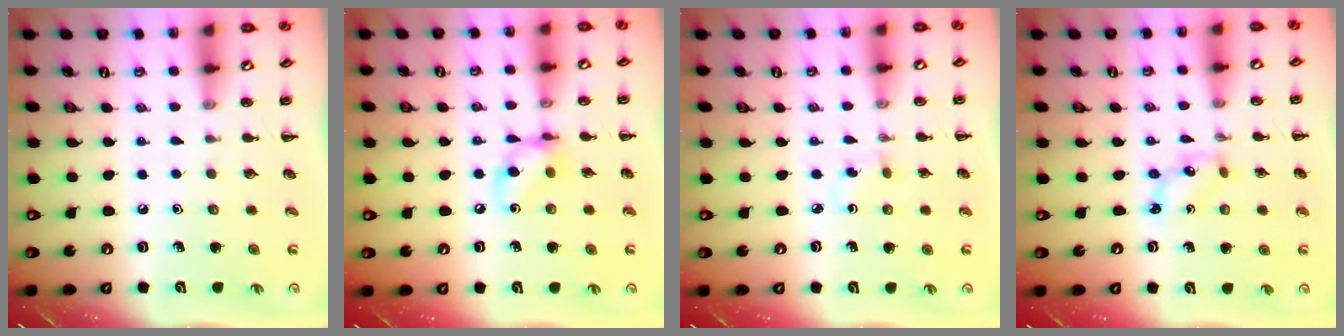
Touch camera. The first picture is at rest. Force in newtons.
{"total": 8.6, "press": 8.6, "slide": 0.8}
{"total": 1.6, "press": 1.4, "slide": 0.8}
{"total": 2.1, "press": 2.0, "slide": 0.4}